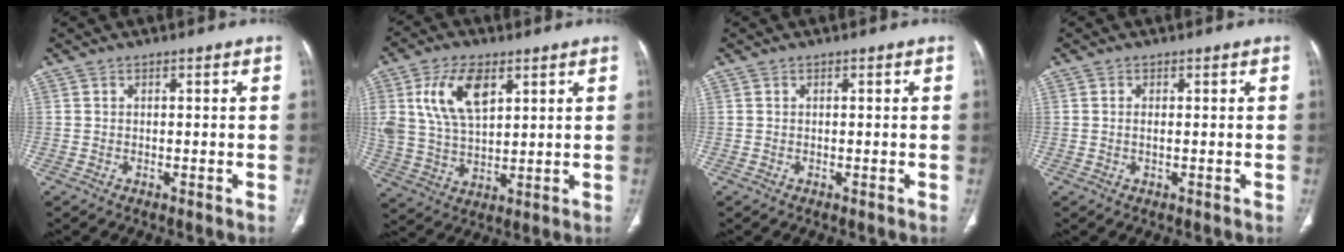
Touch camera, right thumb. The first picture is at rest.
{"total": 12.8, "force": [5.2, 6.9, 9.5], "torque": [-0.176, -0.014, 0.107]}
{"total": 0.0}
{"total": 0.9, "force": [0.2, 0.3, 0.8], "torque": [-0.020, 0.002, 0.005]}